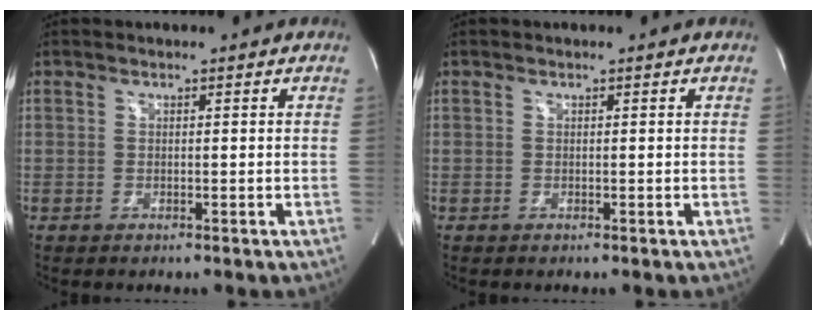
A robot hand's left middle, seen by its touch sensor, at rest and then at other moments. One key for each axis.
{"total": 0.0}